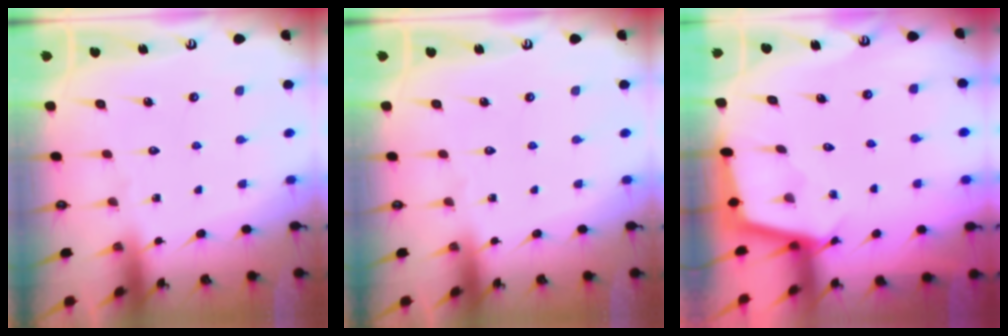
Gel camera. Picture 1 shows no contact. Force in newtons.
{"total": 0.0}
{"total": 2.3, "press": 2.3, "slide": 0.1}